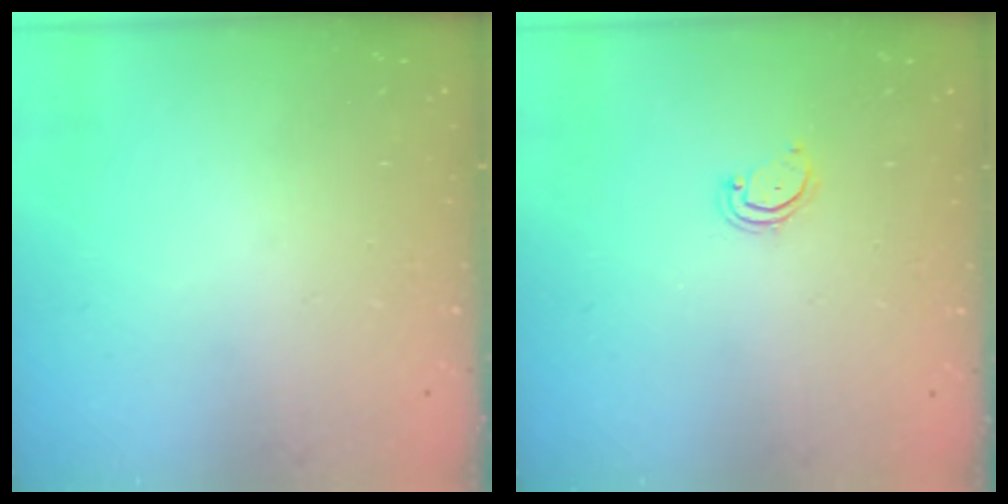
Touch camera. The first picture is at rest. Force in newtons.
{"total": 3.1, "press": 3.1, "slide": 0.2}